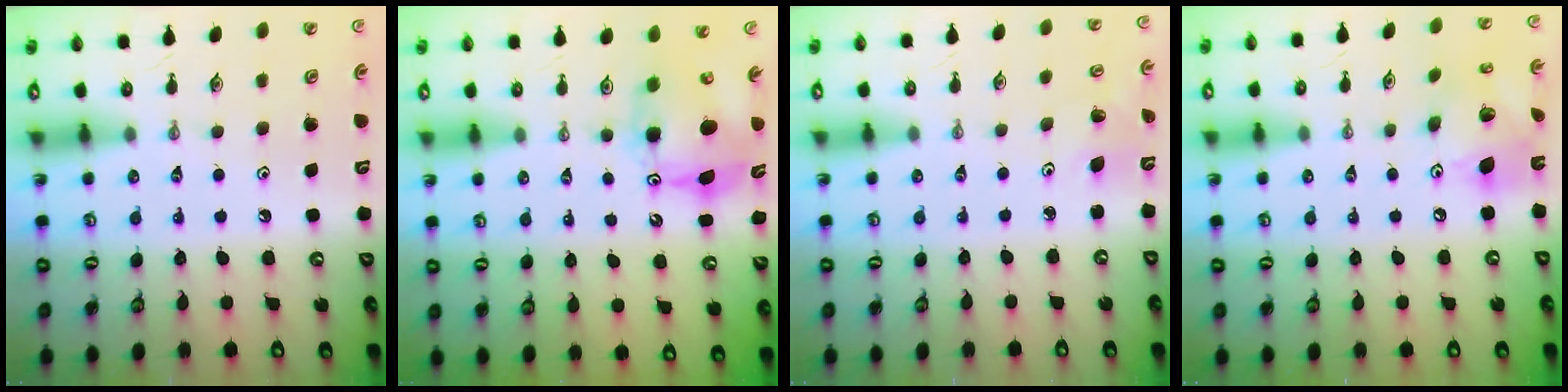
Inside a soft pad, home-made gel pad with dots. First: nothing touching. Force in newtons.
{"total": 10.4, "press": 10.3, "slide": 0.7}
{"total": 2.8, "press": 2.5, "slide": 1.3}
{"total": 14.8, "press": 14.7, "slide": 1.2}